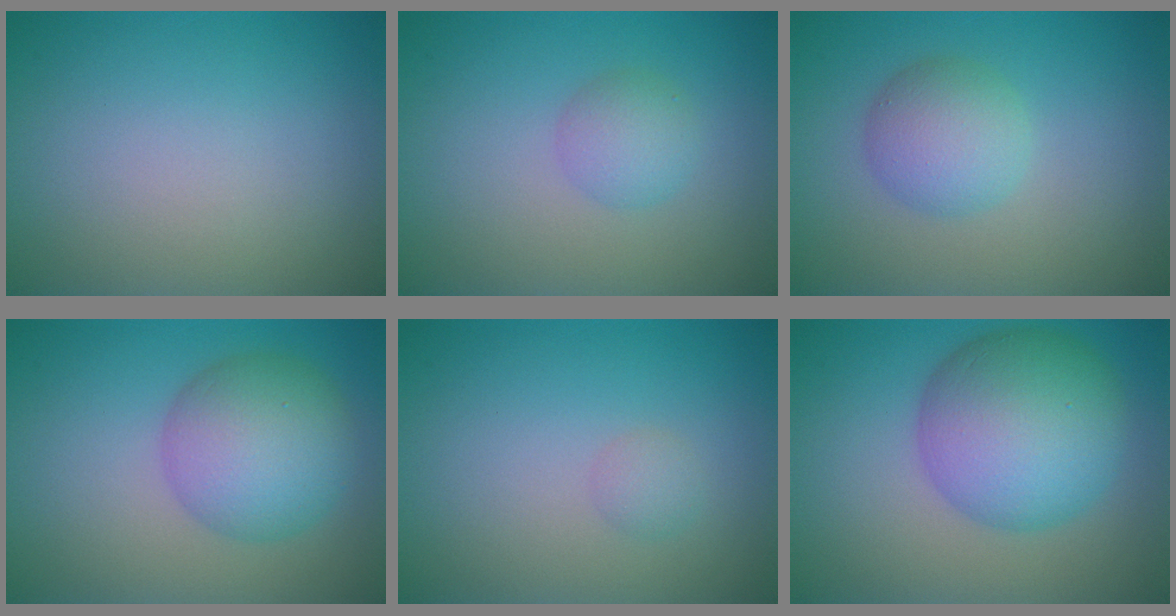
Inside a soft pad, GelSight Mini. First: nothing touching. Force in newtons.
{"total": 2.2, "press": 2.2, "slide": 0.1}
{"total": 3.6, "press": 3.6, "slide": 0.1}
{"total": 6.6, "press": 6.6, "slide": 0.1}
{"total": 1.0, "press": 1.0, "slide": 0.0}
{"total": 9.2, "press": 9.2, "slide": 0.2}